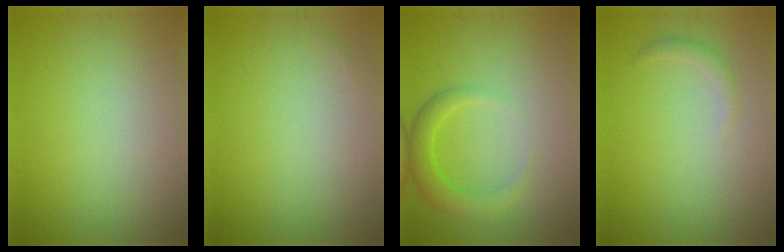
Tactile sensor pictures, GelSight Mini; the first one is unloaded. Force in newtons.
{"total": 0.0}
{"total": 2.9, "press": 2.9, "slide": 0.2}
{"total": 1.1, "press": 1.1, "slide": 0.0}